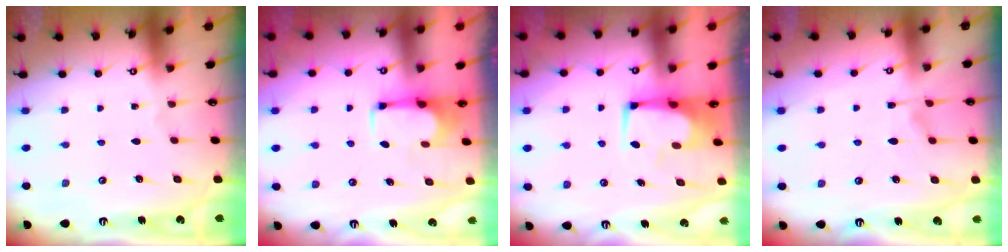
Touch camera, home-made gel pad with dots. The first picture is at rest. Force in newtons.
{"total": 1.7, "press": 1.6, "slide": 0.7}
{"total": 1.5, "press": 1.5, "slide": 0.2}
{"total": 1.4, "press": 0.2, "slide": 1.4}